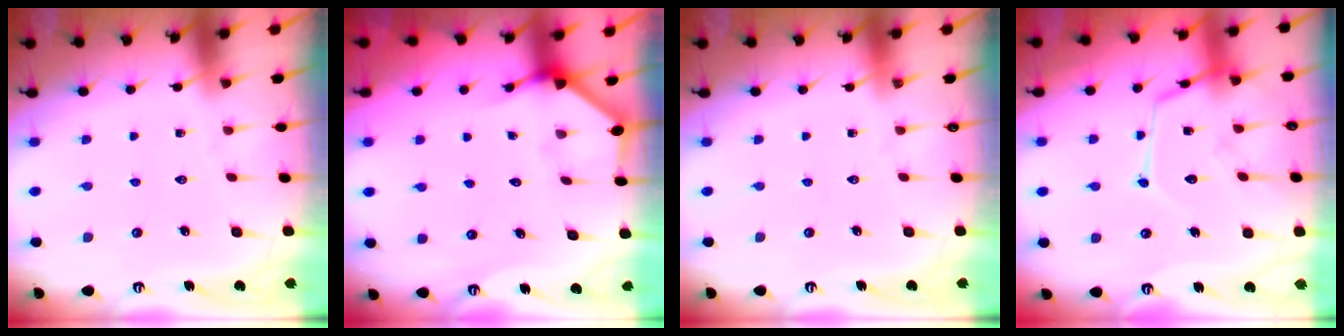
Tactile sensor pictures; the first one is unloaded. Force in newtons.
{"total": 2.5, "press": 2.5, "slide": 0.2}
{"total": 0.0}
{"total": 15.1, "press": 15.0, "slide": 1.3}